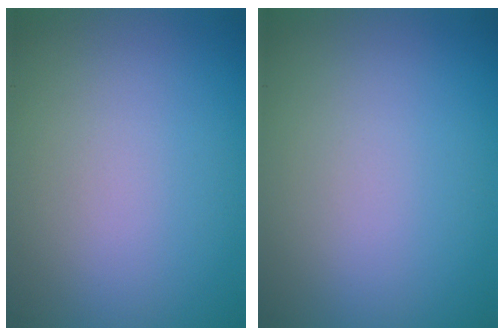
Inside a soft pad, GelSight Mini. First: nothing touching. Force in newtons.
{"total": 0.0}